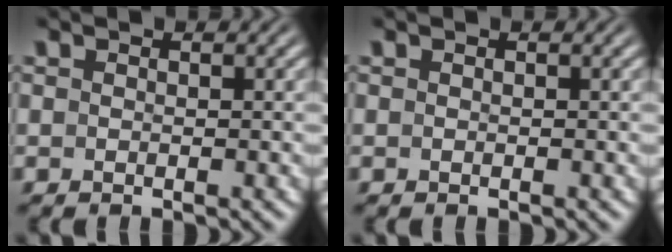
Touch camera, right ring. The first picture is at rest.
{"total": 0.0}